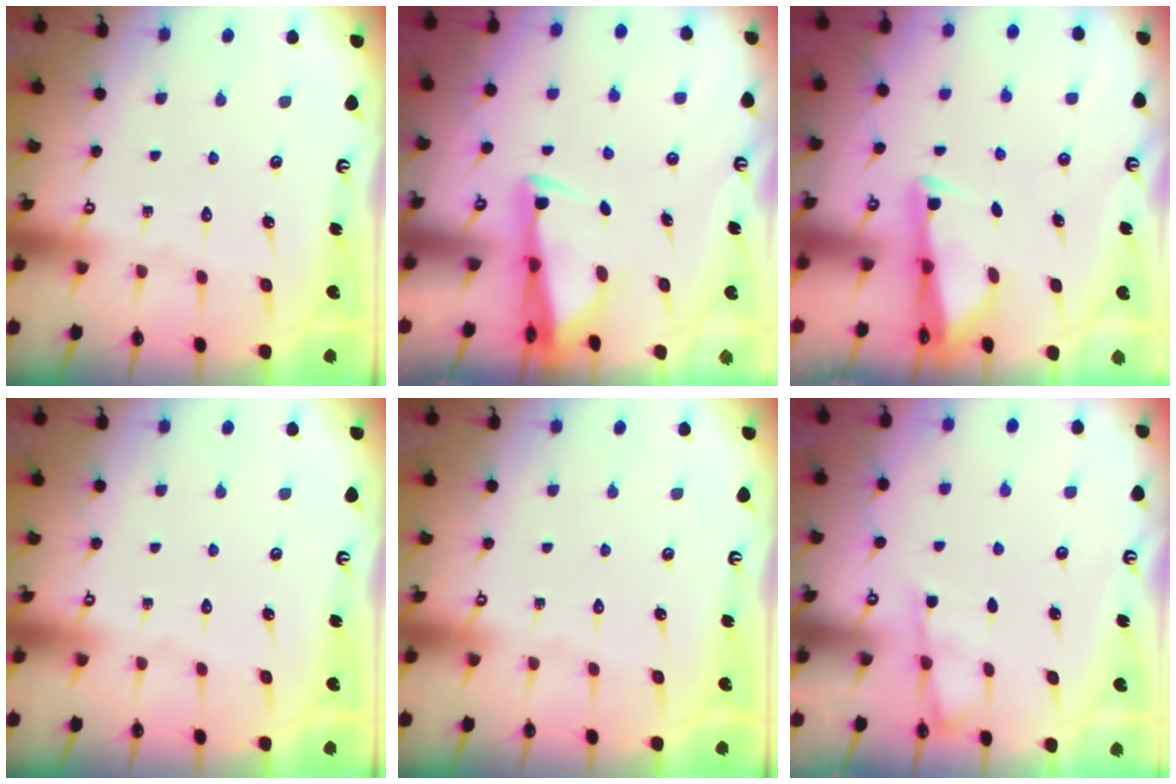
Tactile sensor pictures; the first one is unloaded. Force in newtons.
{"total": 2.8, "press": 2.6, "slide": 0.9}
{"total": 2.6, "press": 2.5, "slide": 0.4}
{"total": 0.0}
{"total": 0.0}
{"total": 2.2, "press": 2.2, "slide": 0.3}